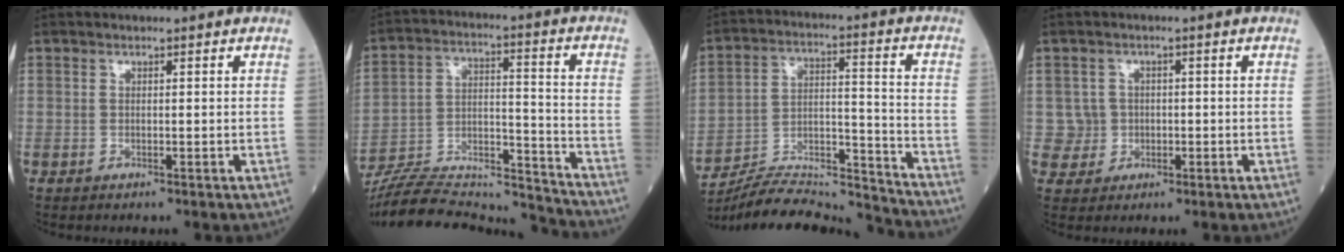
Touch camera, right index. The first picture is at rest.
{"total": 22.4, "force": [-21.5, 1.7, 6.0], "torque": [-0.125, 0.009, -0.340]}
{"total": 17.7, "force": [-17.5, 0.1, 3.0], "torque": [-0.058, 0.028, -0.280]}
{"total": 3.5, "force": [0.0, 3.5, -0.3], "torque": [0.021, 0.009, 0.003]}